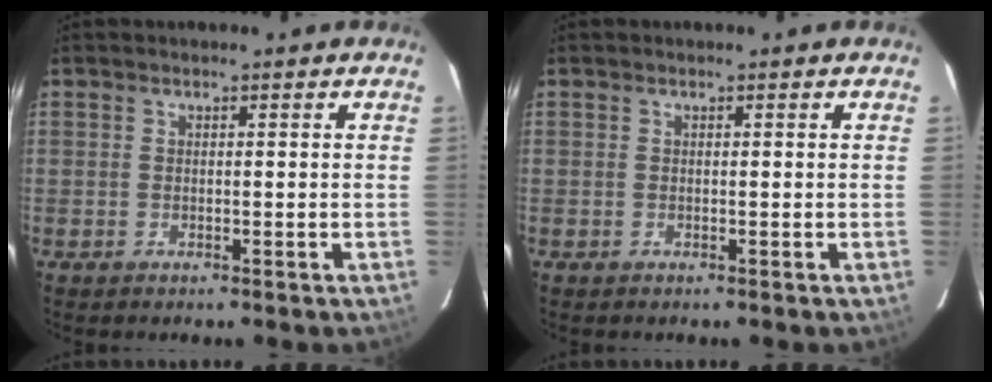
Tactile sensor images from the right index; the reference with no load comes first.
{"total": 0.0}